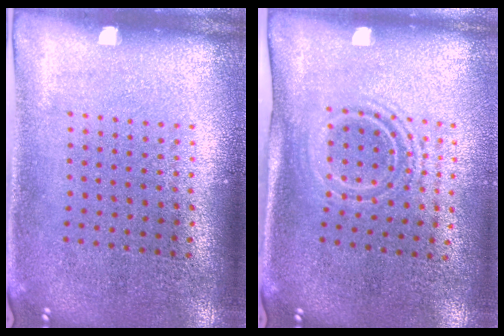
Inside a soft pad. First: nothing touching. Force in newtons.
{"total": 1.5, "press": 1.1, "slide": 1.0}